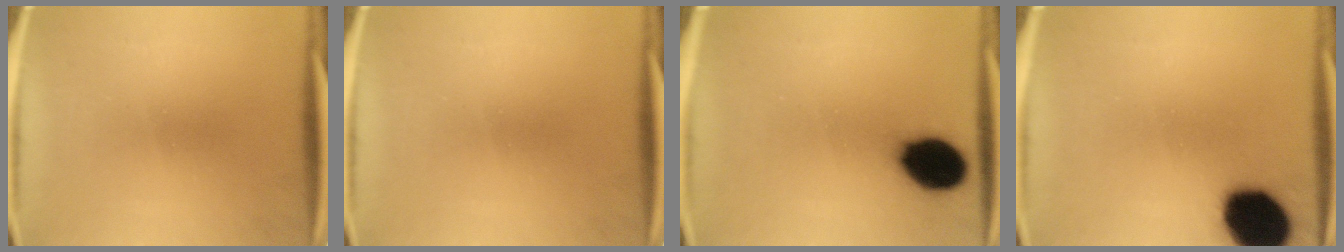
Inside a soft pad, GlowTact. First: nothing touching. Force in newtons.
{"total": 0.0}
{"total": 13.7}
{"total": 17.9}